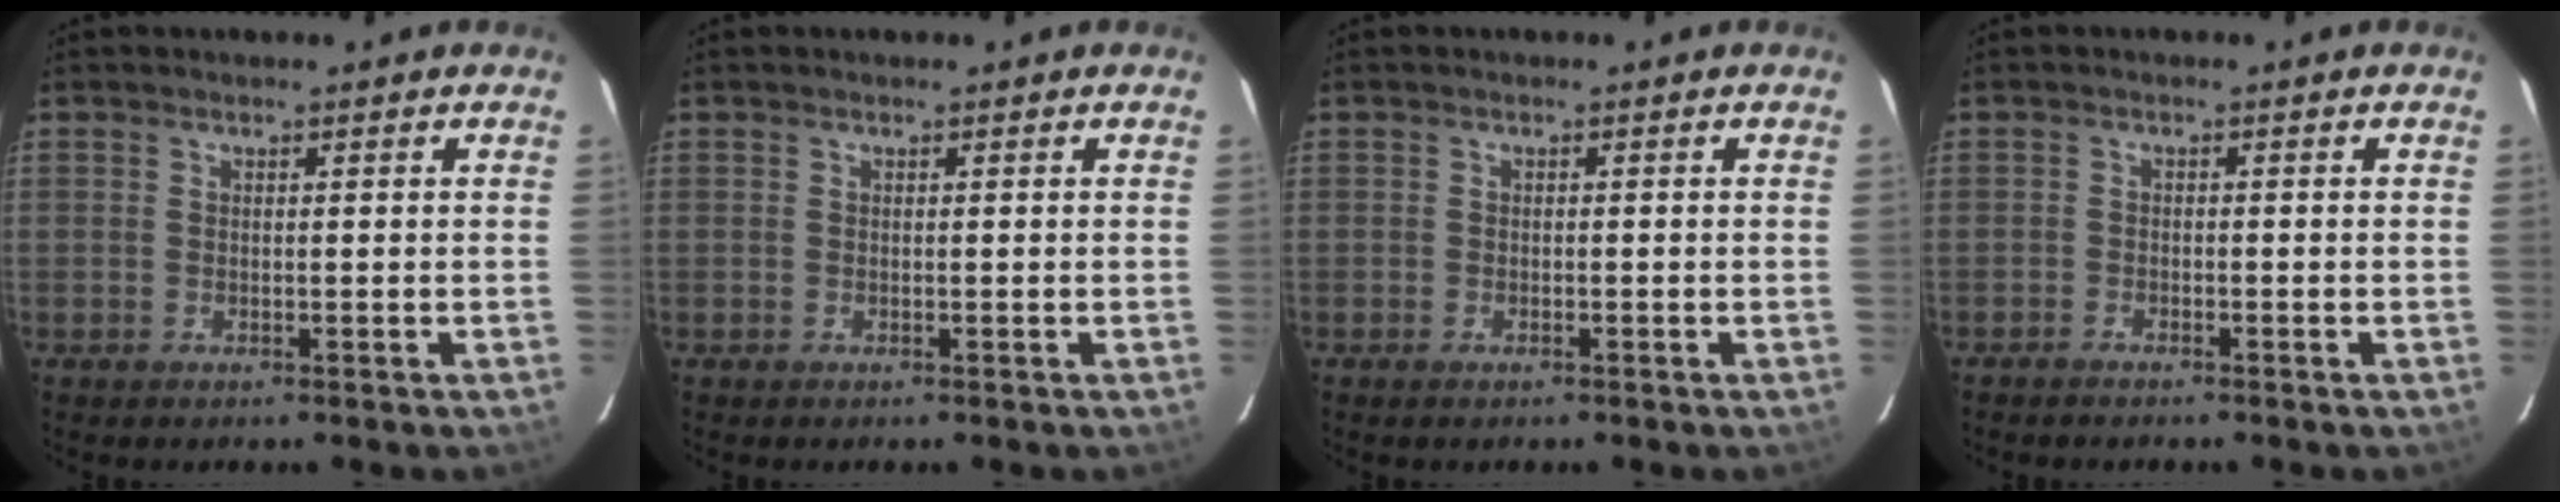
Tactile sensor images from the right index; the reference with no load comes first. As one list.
[{"total": 0.0}, {"total": 0.9, "force": [-0.7, 0.5, 0.4], "torque": [-0.008, -0.001, -0.015]}, {"total": 1.3, "force": [-1.2, 0.4, 0.1], "torque": [-0.016, 0.003, -0.025]}]